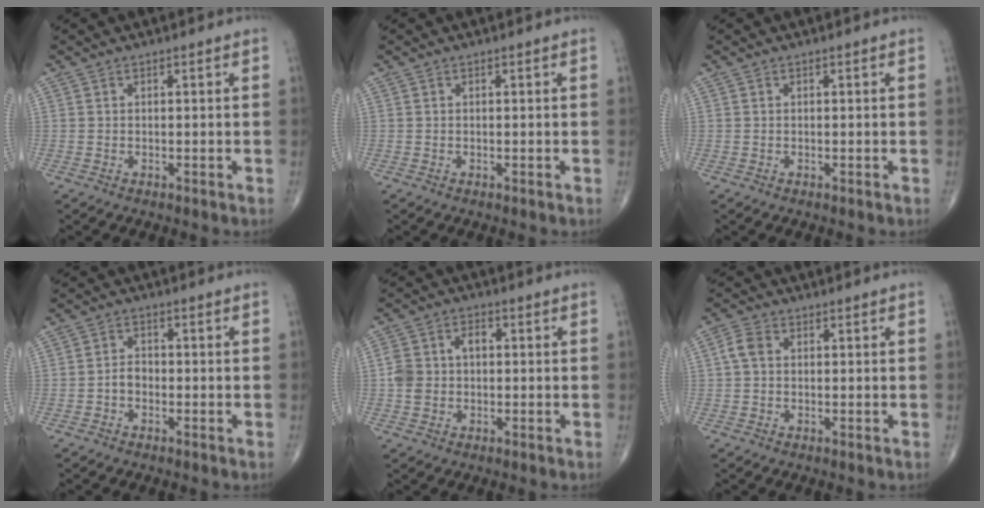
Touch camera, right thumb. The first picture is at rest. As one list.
[{"total": 0.0}, {"total": 0.0}, {"total": 2.5, "force": [-1.0, 1.8, 1.5], "torque": [-0.017, 0.010, -0.023]}, {"total": 6.6, "force": [0.1, 5.0, 4.3], "torque": [-0.080, 0.025, 0.002]}, {"total": 3.2, "force": [0.4, 2.3, 2.2], "torque": [-0.047, 0.010, 0.003]}]